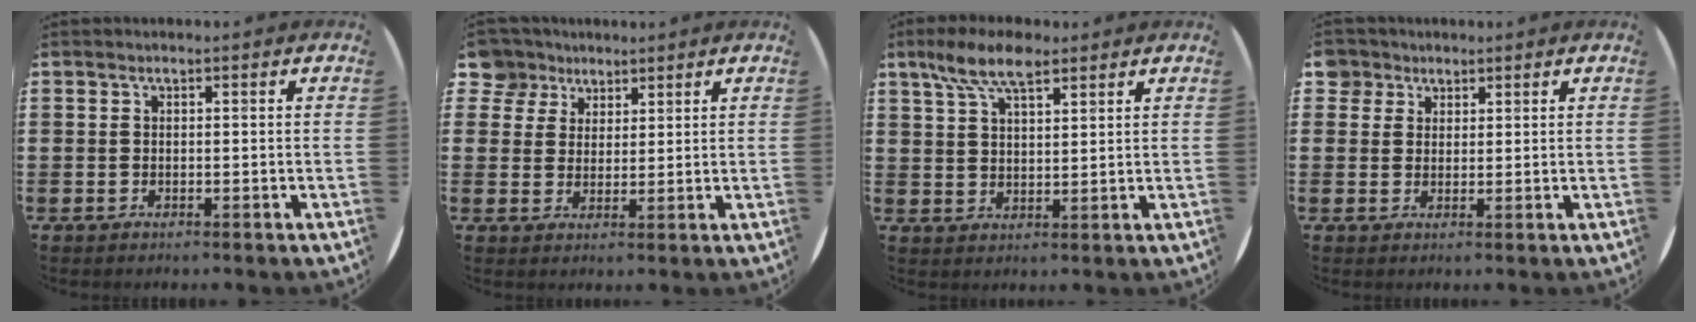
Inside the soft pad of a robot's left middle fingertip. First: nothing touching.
{"total": 4.9, "force": [3.7, 3.3, 0.3], "torque": [-0.018, 0.002, 0.070]}
{"total": 7.6, "force": [5.4, 2.8, 4.5], "torque": [-0.093, -0.003, 0.097]}
{"total": 3.2, "force": [2.2, 2.3, 0.1], "torque": [0.005, 0.004, 0.041]}